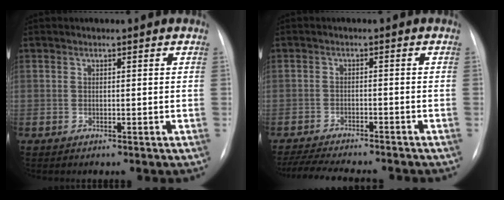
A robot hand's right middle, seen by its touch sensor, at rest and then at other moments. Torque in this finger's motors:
{"motor_torque": [0.59, -0.67, 0.05, 0.02]}